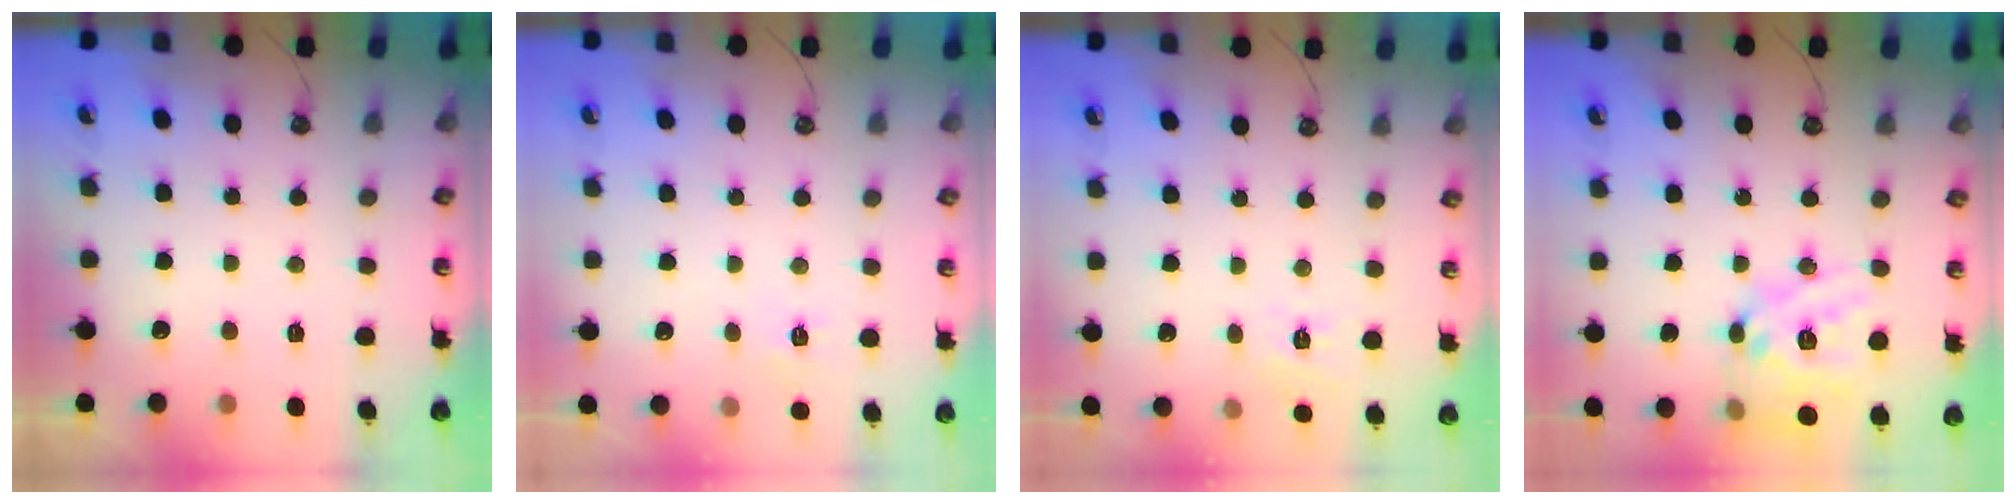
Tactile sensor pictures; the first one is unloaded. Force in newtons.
{"total": 6.2, "press": 6.2, "slide": 0.7}
{"total": 7.5, "press": 7.5, "slide": 0.8}
{"total": 20.0, "press": 19.9, "slide": 1.9}